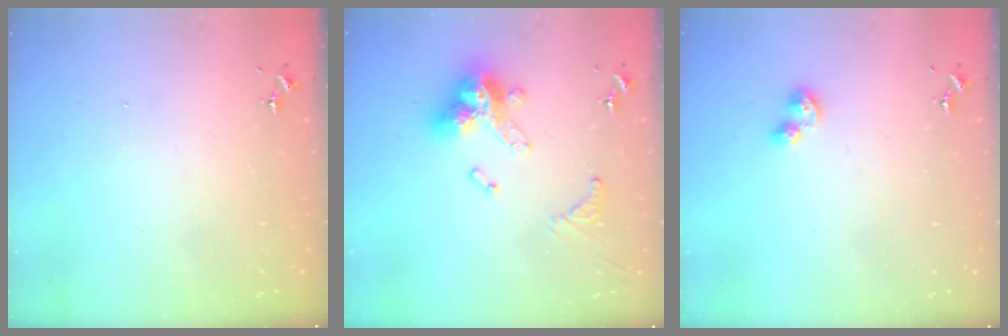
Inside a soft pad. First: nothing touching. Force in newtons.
{"total": 16.1, "press": 16.1, "slide": 1.7}
{"total": 6.6, "press": 6.6, "slide": 0.8}